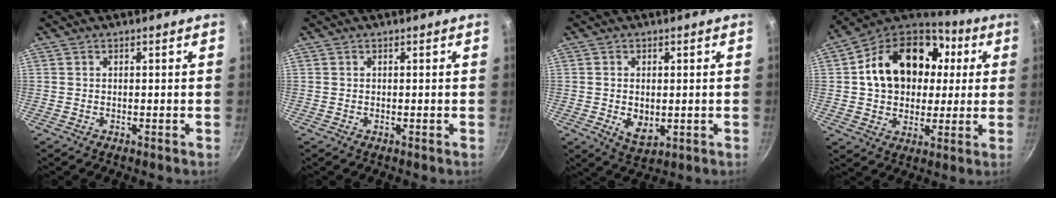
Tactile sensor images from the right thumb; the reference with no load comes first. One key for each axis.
{"total": 0.0}
{"total": 5.5, "fx": -0.4, "fy": 3.5, "fz": 4.2, "tx": -0.065, "ty": -0.014, "tz": 0.001}
{"total": 22.4, "fx": 4.3, "fy": 16.8, "fz": 14.2, "tx": -0.224, "ty": 0.031, "tz": 0.067}